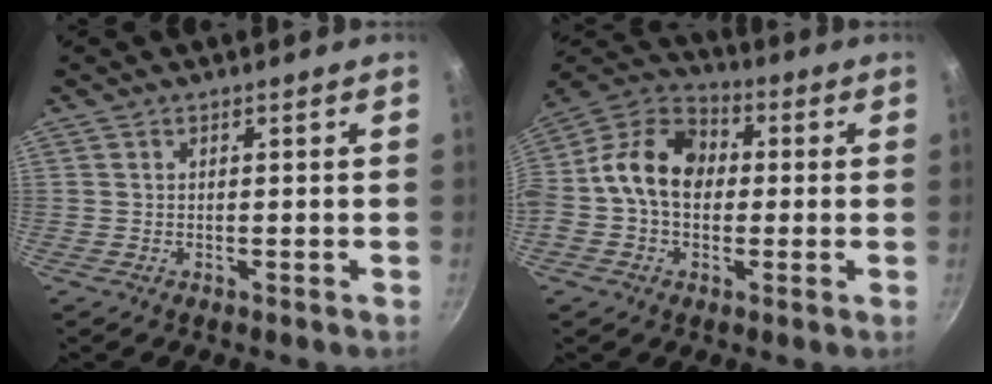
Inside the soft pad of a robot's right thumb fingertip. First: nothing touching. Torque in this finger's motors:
{"motor_torque": [2.47, 2.54, 1.29, -1.13, 0.66]}